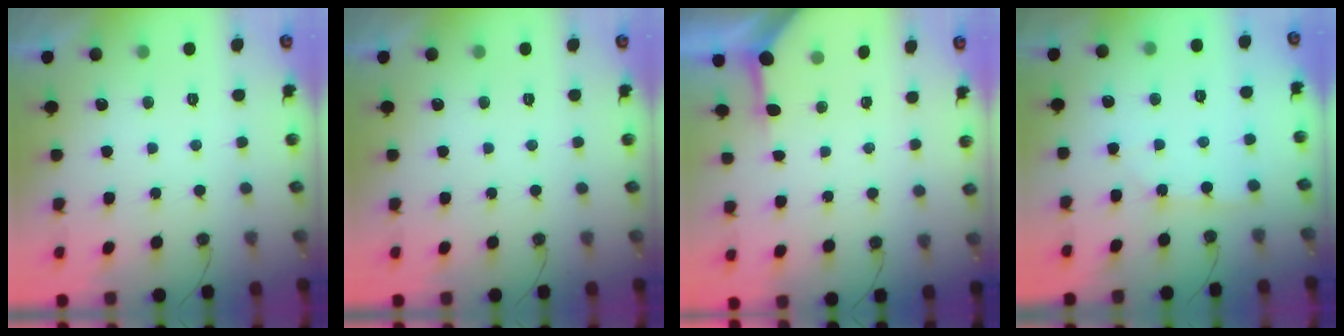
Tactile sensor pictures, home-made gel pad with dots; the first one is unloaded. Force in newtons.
{"total": 0.0}
{"total": 3.1, "press": 3.1, "slide": 0.5}
{"total": 1.9, "press": 1.9, "slide": 0.2}